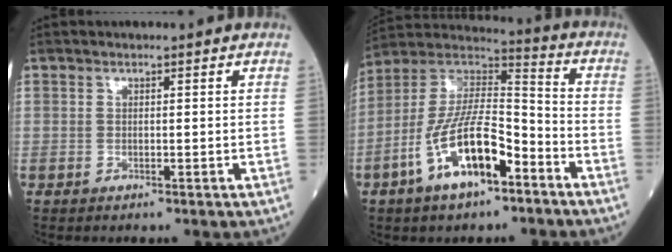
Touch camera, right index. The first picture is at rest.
{"total": 15.0, "force": [-7.1, 4.9, 12.2], "torque": [-0.243, 0.013, -0.125]}